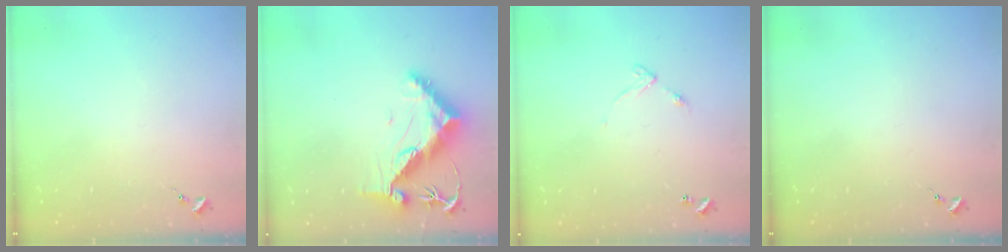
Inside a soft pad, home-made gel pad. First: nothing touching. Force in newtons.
{"total": 11.0, "press": 10.9, "slide": 1.0}
{"total": 5.9, "press": 5.9, "slide": 0.6}
{"total": 0.0}